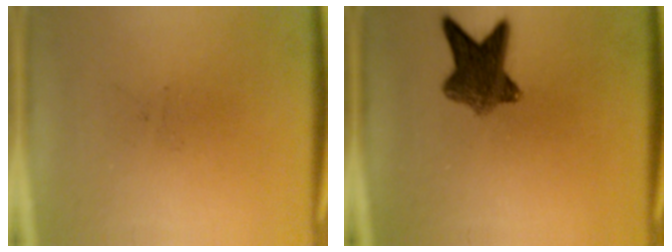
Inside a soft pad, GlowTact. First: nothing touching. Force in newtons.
{"total": 7.6}